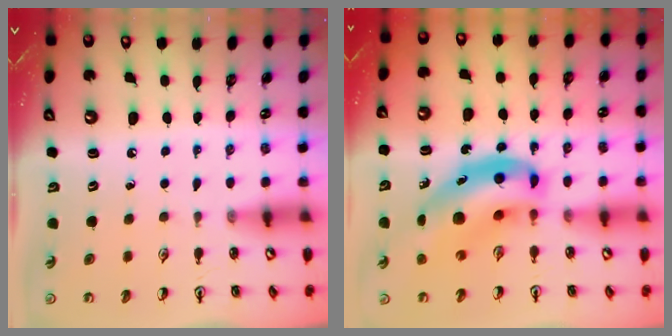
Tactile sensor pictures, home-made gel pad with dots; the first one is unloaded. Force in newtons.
{"total": 13.0, "press": 12.4, "slide": 3.9}